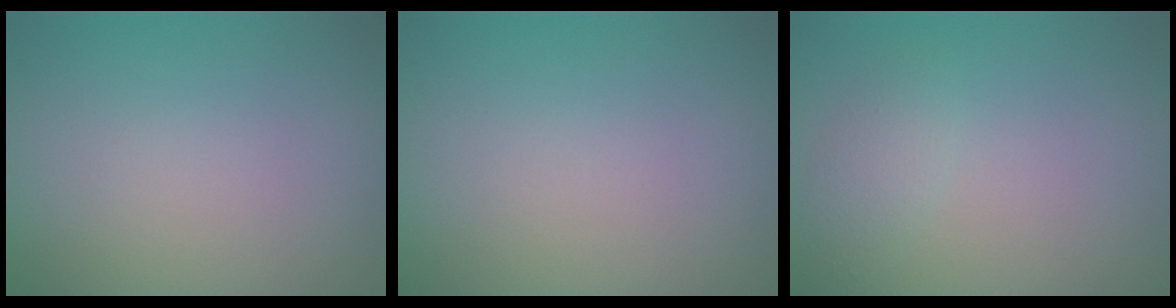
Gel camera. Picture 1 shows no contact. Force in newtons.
{"total": 0.0}
{"total": 1.6, "press": 1.6, "slide": 0.1}